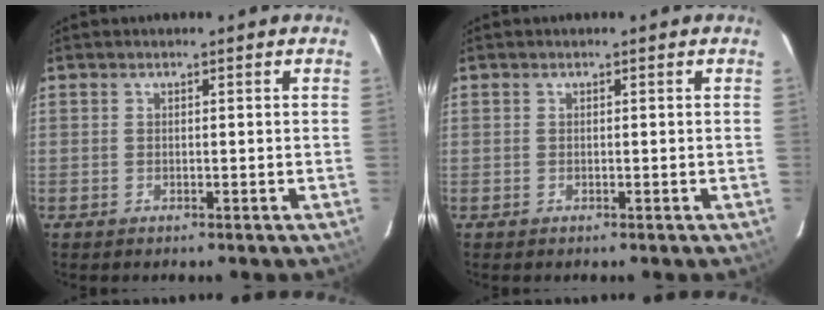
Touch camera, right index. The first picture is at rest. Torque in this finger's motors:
{"motor_torque": [0.01, -0.01, 0.00, 0.00]}